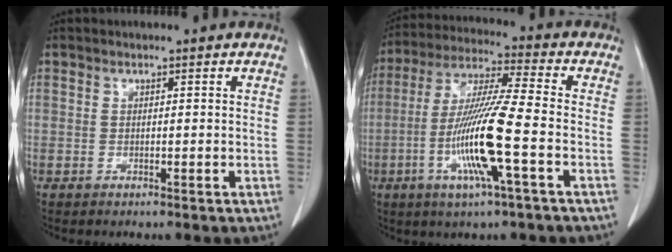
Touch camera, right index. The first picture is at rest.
{"total": 13.7, "force": [-3.9, -0.1, 13.1], "torque": [-0.265, -0.010, -0.080]}